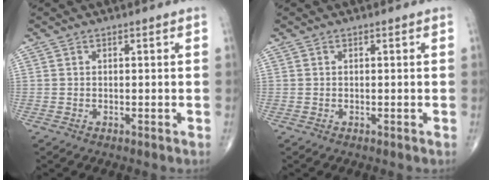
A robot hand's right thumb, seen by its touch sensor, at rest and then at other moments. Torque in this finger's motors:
{"motor_torque": [0.00, 0.00, 0.08, 0.07, 0.00]}